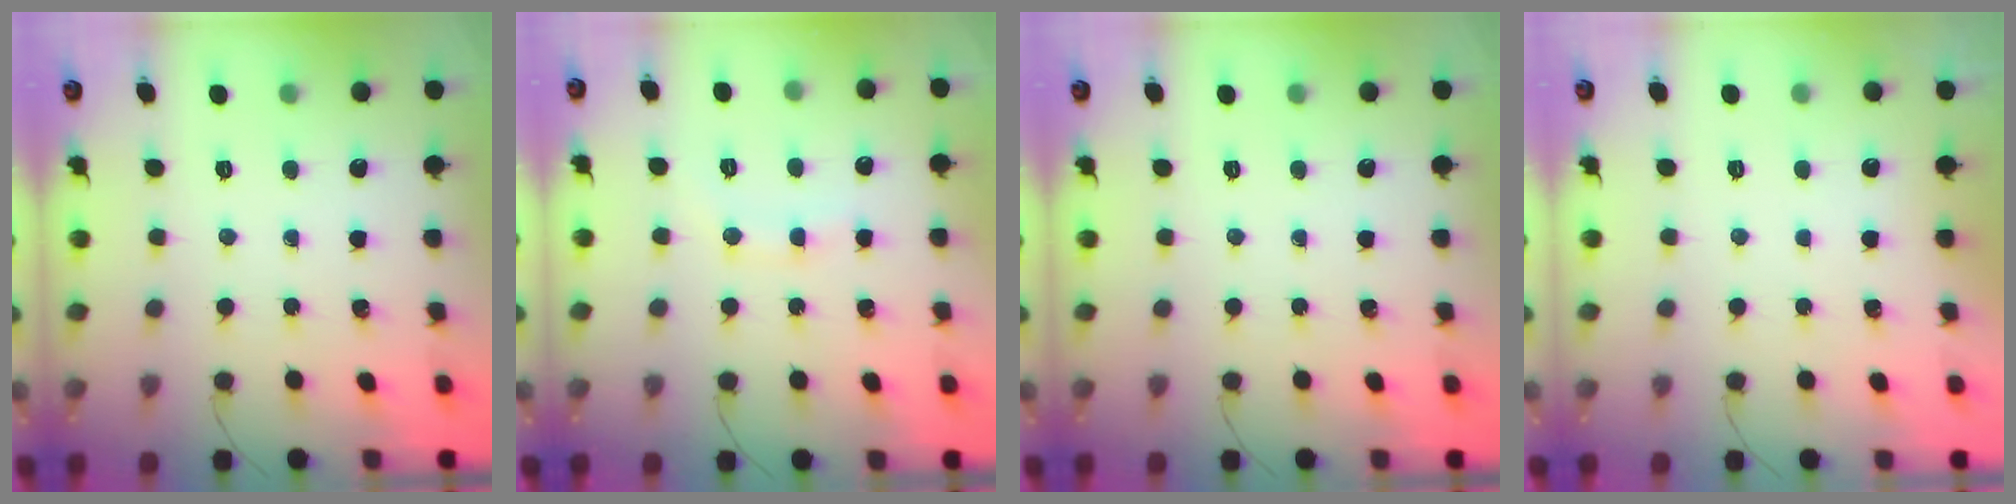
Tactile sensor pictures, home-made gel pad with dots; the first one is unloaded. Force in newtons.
{"total": 6.4, "press": 6.1, "slide": 1.8}
{"total": 0.0}
{"total": 2.9, "press": 2.9, "slide": 0.1}